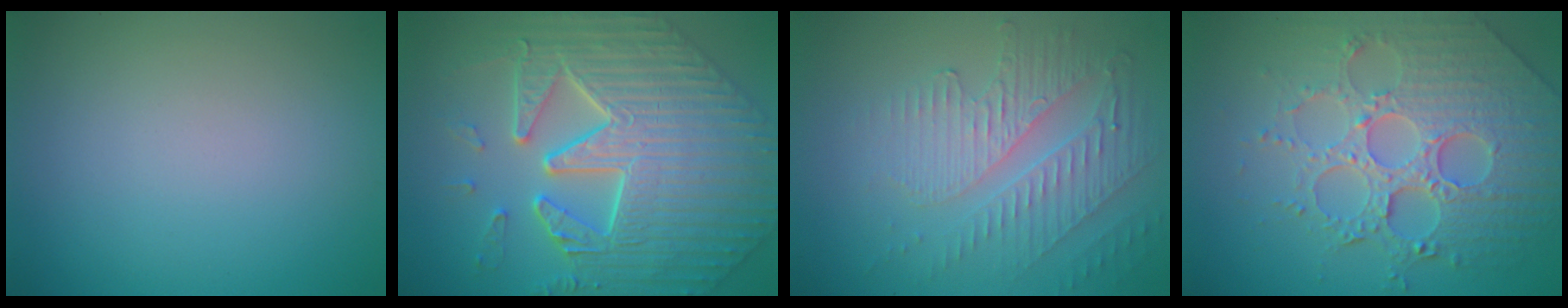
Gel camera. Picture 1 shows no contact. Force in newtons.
{"total": 9.4, "press": 7.4, "slide": 5.9}
{"total": 5.3, "press": 3.5, "slide": 3.9}
{"total": 8.2, "press": 5.9, "slide": 5.6}